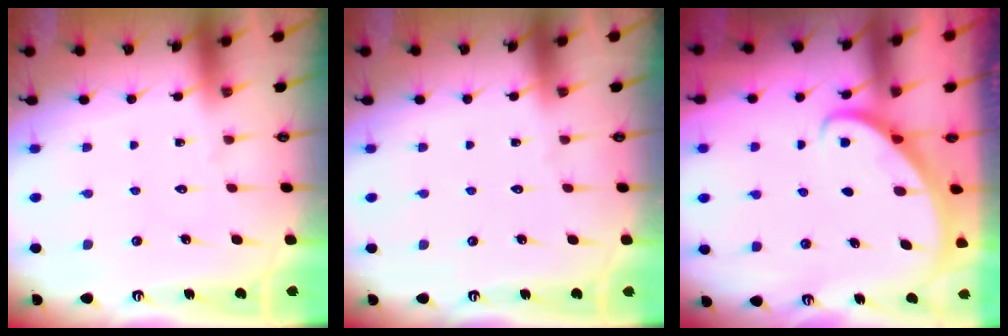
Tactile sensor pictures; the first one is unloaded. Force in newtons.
{"total": 0.0}
{"total": 2.8, "press": 2.8, "slide": 0.2}